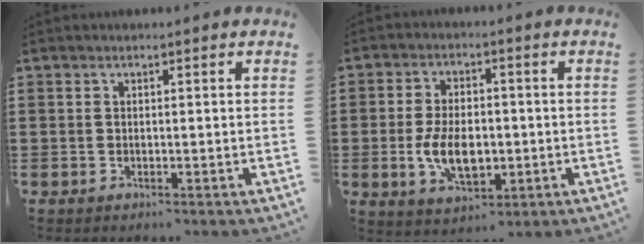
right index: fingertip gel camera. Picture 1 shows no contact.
{"total": 7.8, "force": [-1.3, 4.5, 6.3], "torque": [-0.130, -0.003, -0.027]}